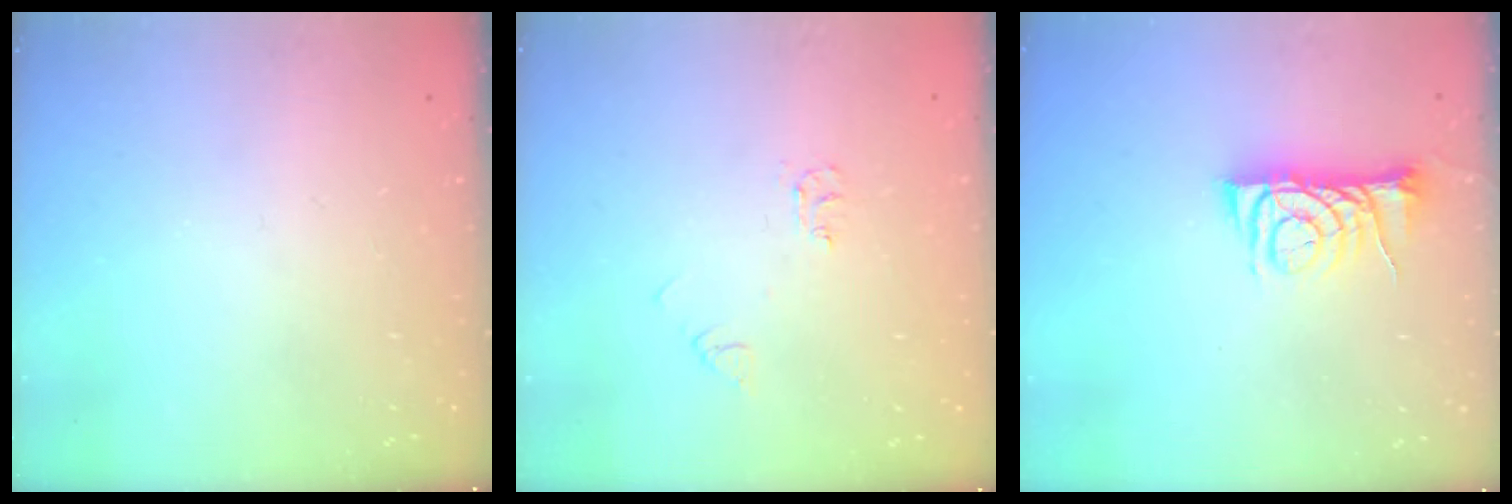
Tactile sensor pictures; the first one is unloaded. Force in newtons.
{"total": 5.0, "press": 5.0, "slide": 0.4}
{"total": 6.7, "press": 6.7, "slide": 0.7}